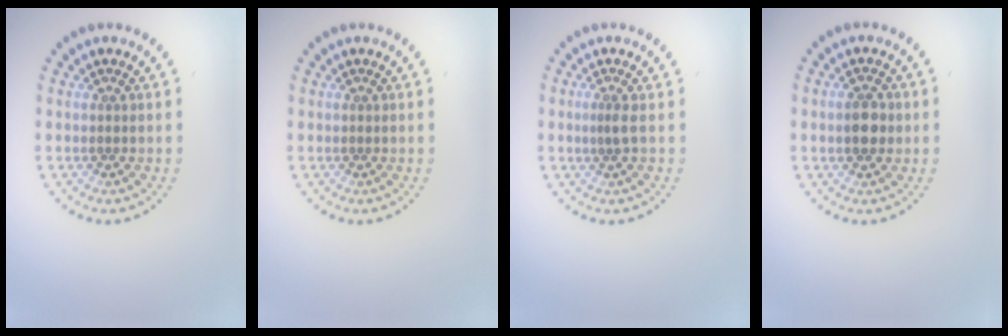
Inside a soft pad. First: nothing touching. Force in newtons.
{"total": 0.0}
{"total": 1.0, "press": 0.6, "slide": 0.8}
{"total": 3.1, "press": 3.1, "slide": 0.1}